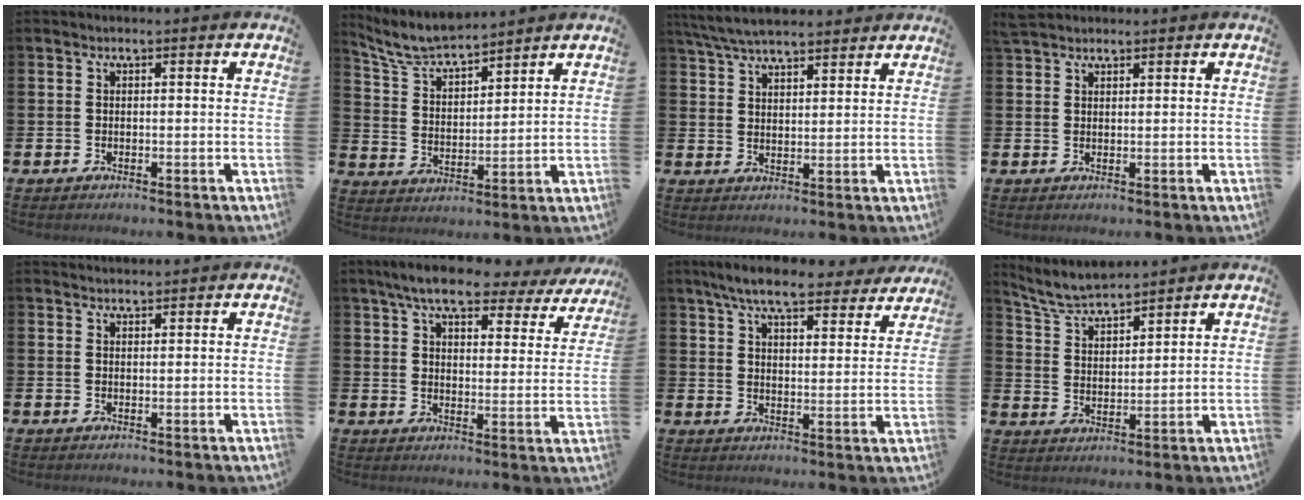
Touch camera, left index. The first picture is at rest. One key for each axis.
{"total": 6.6, "fx": 6.3, "fy": 0.9, "fz": 1.9, "tx": -0.065, "ty": -0.035, "tz": 0.111}
{"total": 6.1, "fx": 5.8, "fy": 1.0, "fz": 1.6, "tx": -0.051, "ty": -0.020, "tz": 0.107}
{"total": 2.6, "fx": 2.4, "fy": 0.9, "fz": 0.6, "tx": -0.003, "ty": -0.005, "tz": 0.042}
{"total": 1.6, "fx": 1.6, "fy": 0.2, "fz": 0.1, "tx": 0.007, "ty": -0.008, "tz": 0.027}
{"total": 7.5, "fx": 6.6, "fy": 1.6, "fz": 3.2, "tx": -0.083, "ty": -0.031, "tz": 0.112}
{"total": 8.1, "fx": 7.3, "fy": 1.5, "fz": 3.2, "tx": -0.072, "ty": -0.036, "tz": 0.127}
{"total": 5.2, "fx": 5.1, "fy": 0.5, "fz": 0.9, "tx": -0.040, "ty": -0.020, "tz": 0.093}